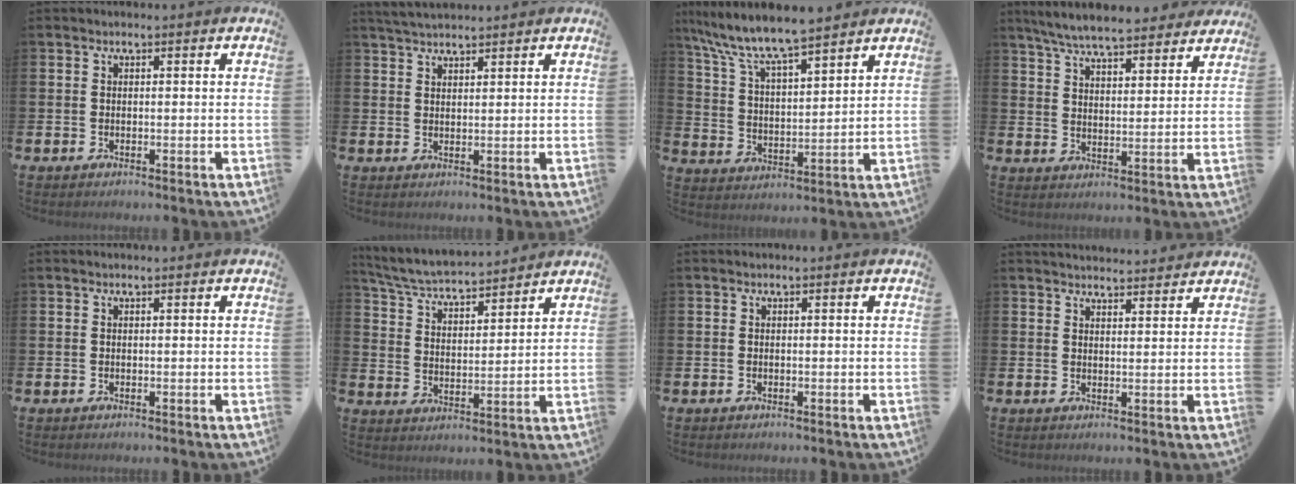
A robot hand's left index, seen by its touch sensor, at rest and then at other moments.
{"total": 3.1, "force": [3.0, 0.4, 0.7], "torque": [-0.018, -0.005, 0.055]}
{"total": 8.8, "force": [8.1, 1.1, 3.3], "torque": [-0.098, -0.045, 0.144]}
{"total": 7.0, "force": [6.7, 1.0, 2.0], "torque": [-0.058, -0.037, 0.118]}
{"total": 0.0}
{"total": 5.4, "force": [5.3, 0.5, 1.1], "torque": [-0.048, -0.035, 0.091]}
{"total": 0.0}
{"total": 3.1, "force": [3.1, 0.4, 0.0], "torque": [-0.004, -0.016, 0.057]}